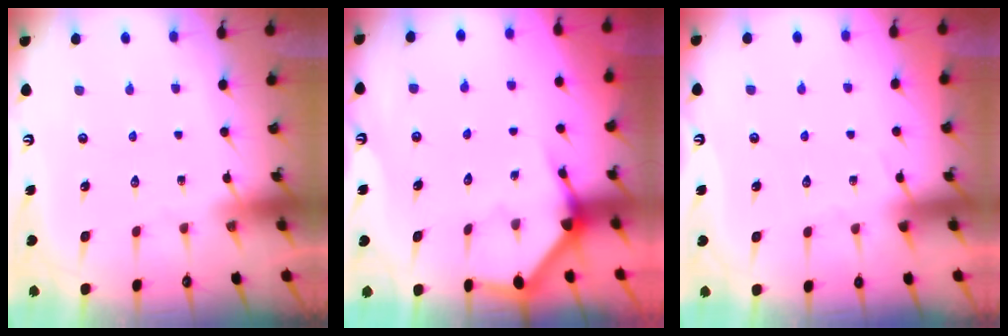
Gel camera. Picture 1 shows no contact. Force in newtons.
{"total": 4.0, "press": 4.0, "slide": 0.2}
{"total": 5.0, "press": 4.9, "slide": 0.7}